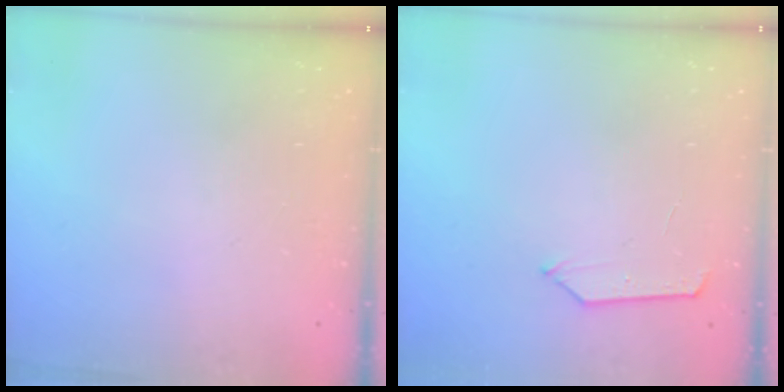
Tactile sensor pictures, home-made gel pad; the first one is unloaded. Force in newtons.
{"total": 5.6, "press": 5.5, "slide": 0.7}